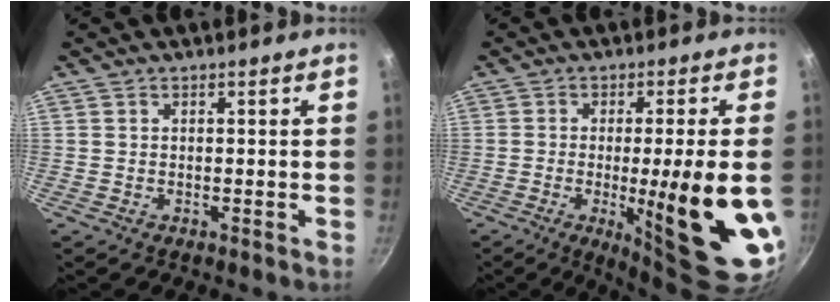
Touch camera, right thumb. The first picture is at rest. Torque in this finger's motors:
{"motor_torque": [2.55, 2.46, 2.13, -0.09, 0.44]}